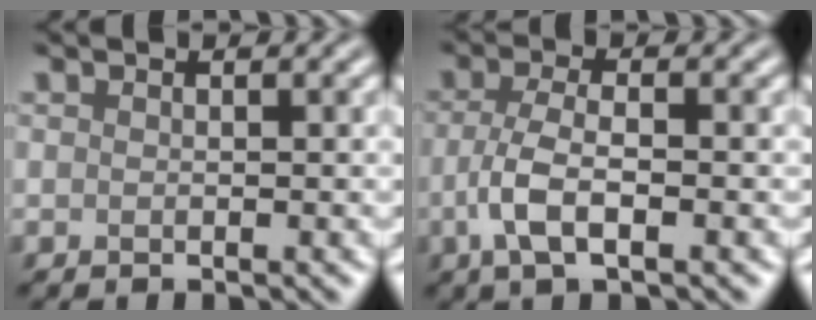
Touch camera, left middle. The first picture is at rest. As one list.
[{"total": 3.9, "force": [-1.2, 1.4, 3.4], "torque": [-0.080, -0.001, -0.027]}]